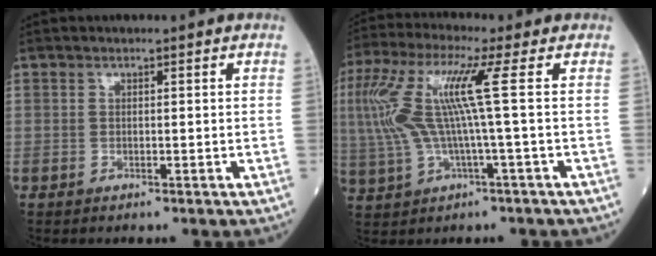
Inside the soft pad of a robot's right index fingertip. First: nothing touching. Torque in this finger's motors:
{"motor_torque": [1.82, 0.32, 0.87, 0.21]}